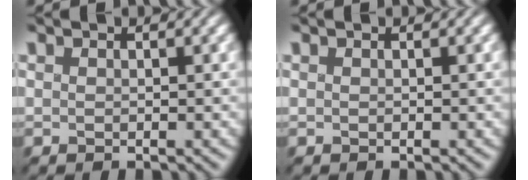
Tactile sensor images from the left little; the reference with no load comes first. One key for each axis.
{"total": 0.0}